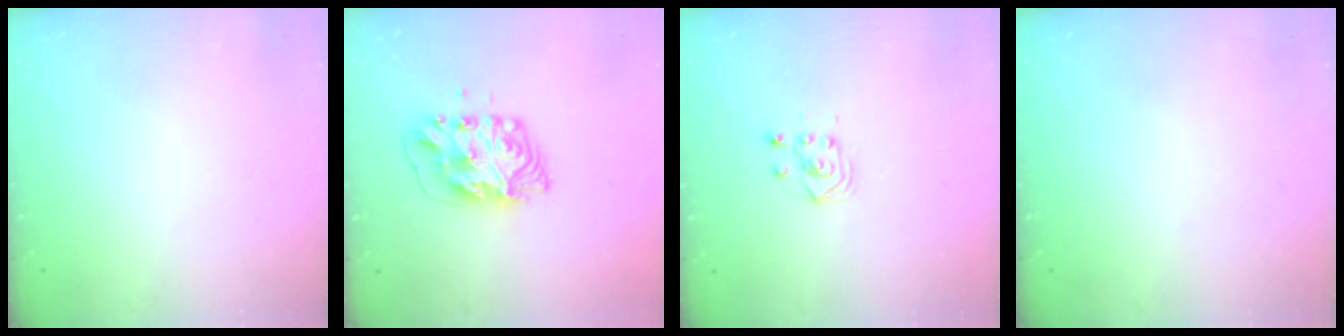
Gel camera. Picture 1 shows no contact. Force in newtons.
{"total": 9.4, "press": 9.4, "slide": 0.8}
{"total": 3.6, "press": 3.2, "slide": 1.6}
{"total": 0.0}